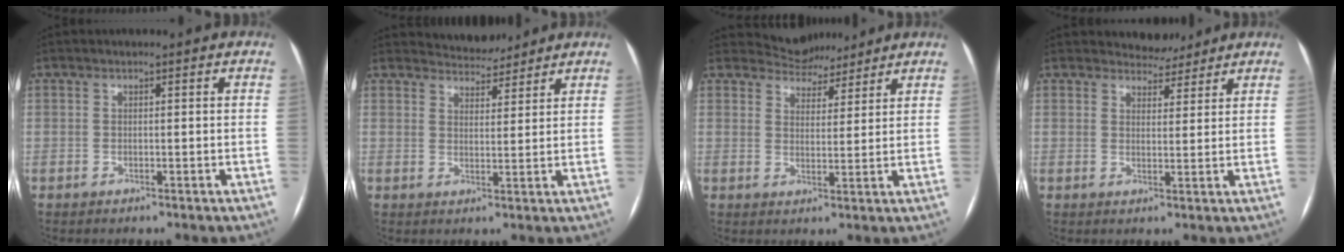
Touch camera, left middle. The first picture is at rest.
{"total": 5.0, "force": [4.8, 1.2, 0.1], "torque": [-0.002, 0.006, 0.072]}
{"total": 5.9, "force": [5.5, 2.2, -0.1], "torque": [0.000, 0.006, 0.086]}
{"total": 3.9, "force": [3.6, 1.5, 0.0], "torque": [0.003, -0.003, 0.050]}